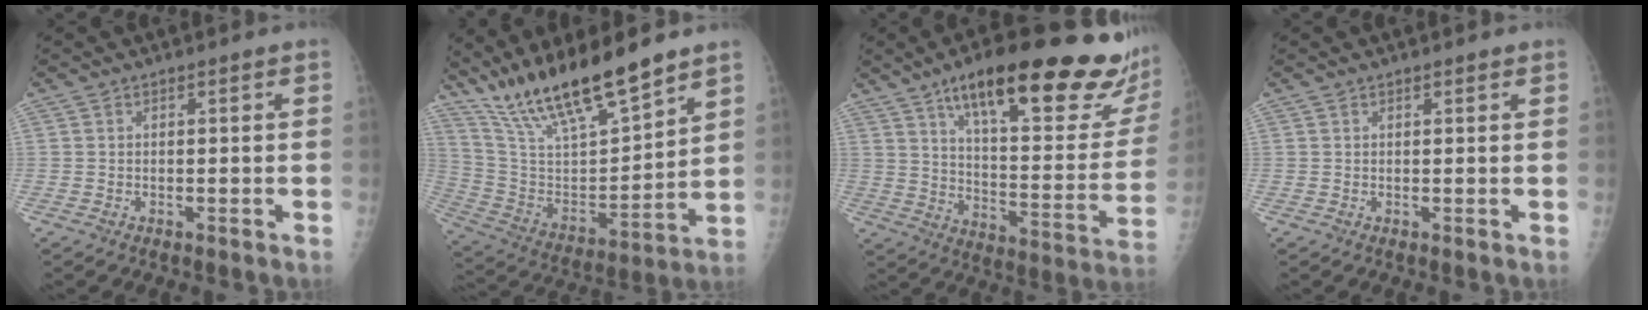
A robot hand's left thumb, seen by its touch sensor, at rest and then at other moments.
{"total": 20.2, "force": [16.0, 4.0, 11.7], "torque": [-0.189, -0.071, 0.304]}
{"total": 31.1, "force": [19.8, 7.9, 22.7], "torque": [-0.282, -0.056, 0.288]}
{"total": 0.6, "force": [0.5, 0.3, 0.2], "torque": [-0.003, -0.003, 0.006]}